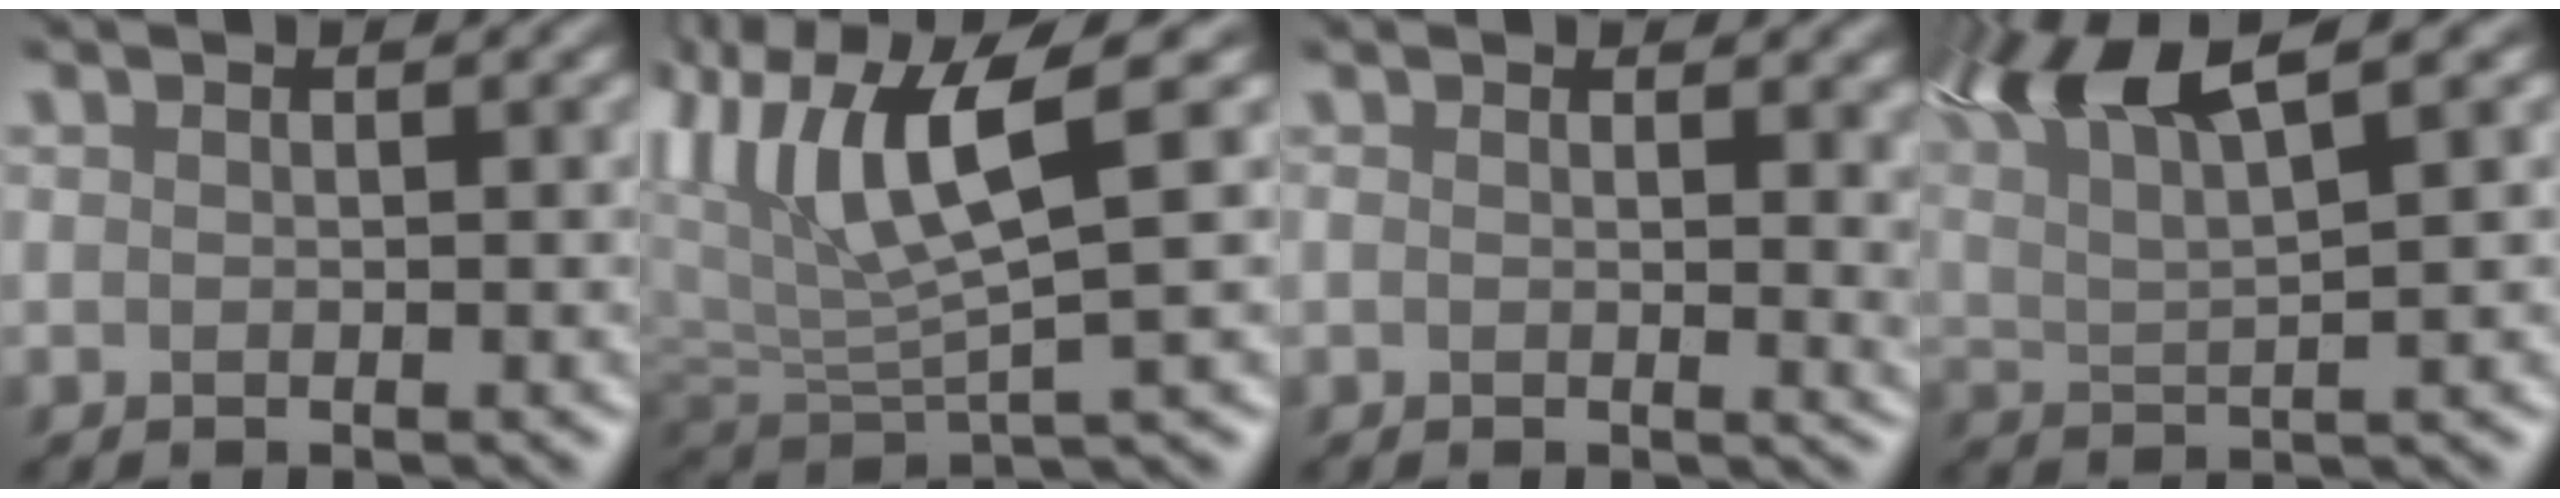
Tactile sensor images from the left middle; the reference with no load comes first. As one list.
[{"total": 6.6, "force": [3.1, 1.7, 5.6], "torque": [-0.140, 0.004, 0.075]}, {"total": 3.5, "force": [0.9, 1.2, 3.2], "torque": [-0.019, 0.022, 0.004]}, {"total": 8.3, "force": [5.6, 1.3, 6.0], "torque": [-0.131, 0.022, 0.119]}]